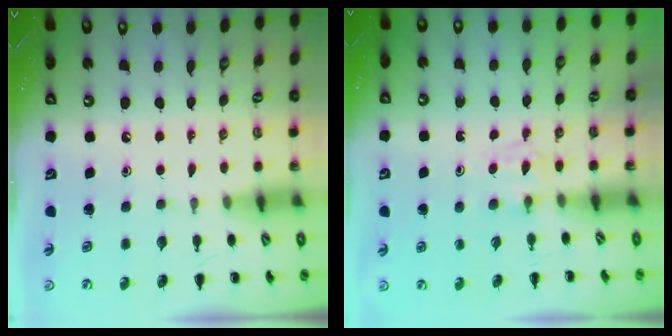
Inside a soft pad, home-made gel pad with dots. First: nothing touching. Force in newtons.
{"total": 3.1, "press": 2.8, "slide": 1.3}